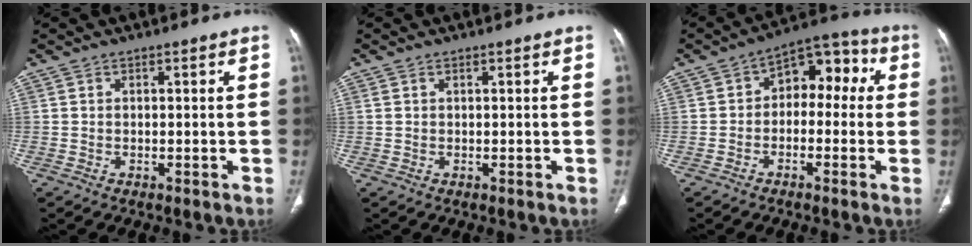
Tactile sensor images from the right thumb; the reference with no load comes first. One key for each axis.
{"total": 0.8, "fx": 0.5, "fy": 0.4, "fz": 0.6, "tx": -0.016, "ty": 0.010, "tz": 0.013}
{"total": 9.9, "fx": 0.5, "fy": 6.6, "fz": 7.4, "tx": -0.059, "ty": 0.046, "tz": -0.009}